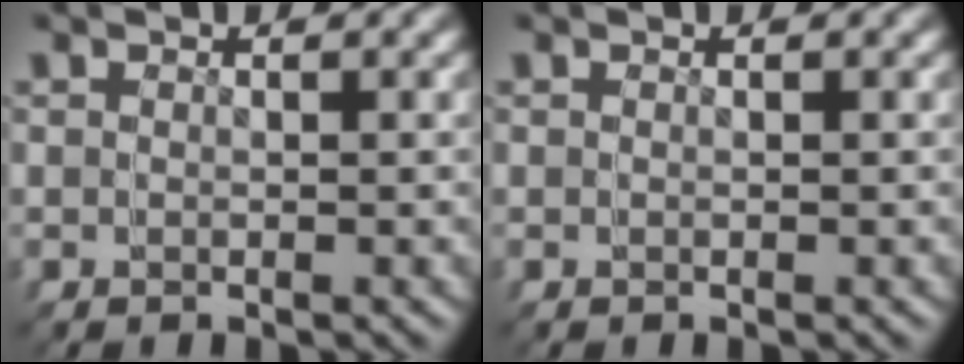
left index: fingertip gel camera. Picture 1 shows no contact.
{"total": 0.0}